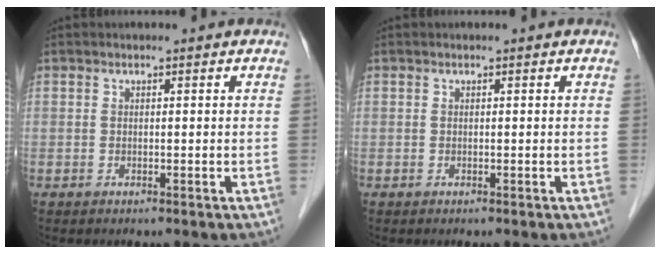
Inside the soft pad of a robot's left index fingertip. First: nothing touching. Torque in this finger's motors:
{"motor_torque": [0.00, 0.00, 0.00, 0.00]}